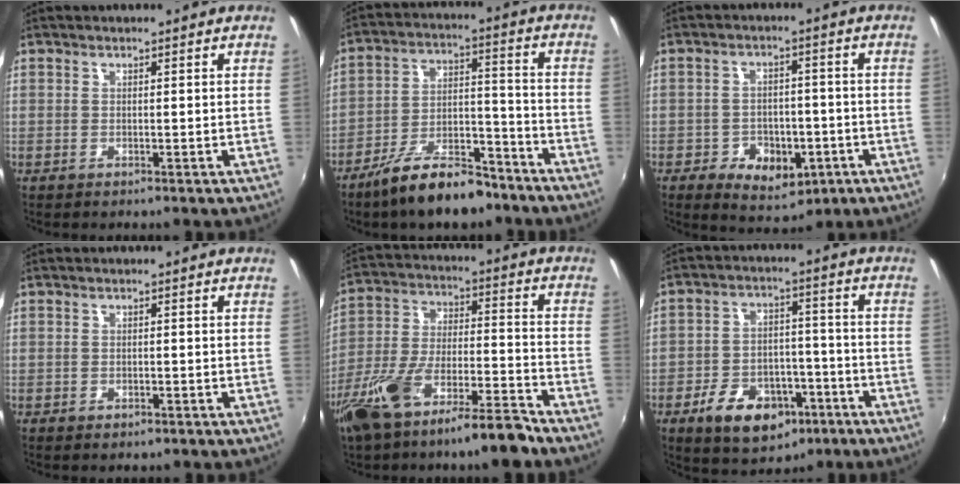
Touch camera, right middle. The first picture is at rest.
{"total": 13.6, "force": [-10.2, 5.0, 7.5], "torque": [-0.139, 0.017, -0.165]}
{"total": 9.5, "force": [-4.3, 6.6, 5.4], "torque": [-0.108, 0.005, -0.049]}
{"total": 1.3, "force": [-0.9, 0.8, 0.6], "torque": [-0.011, -0.003, -0.013]}
{"total": 16.4, "force": [-11.5, 3.9, 11.0], "torque": [-0.222, -0.012, -0.202]}
{"total": 12.5, "force": [-6.8, 7.5, 7.2], "torque": [-0.154, 0.010, -0.097]}